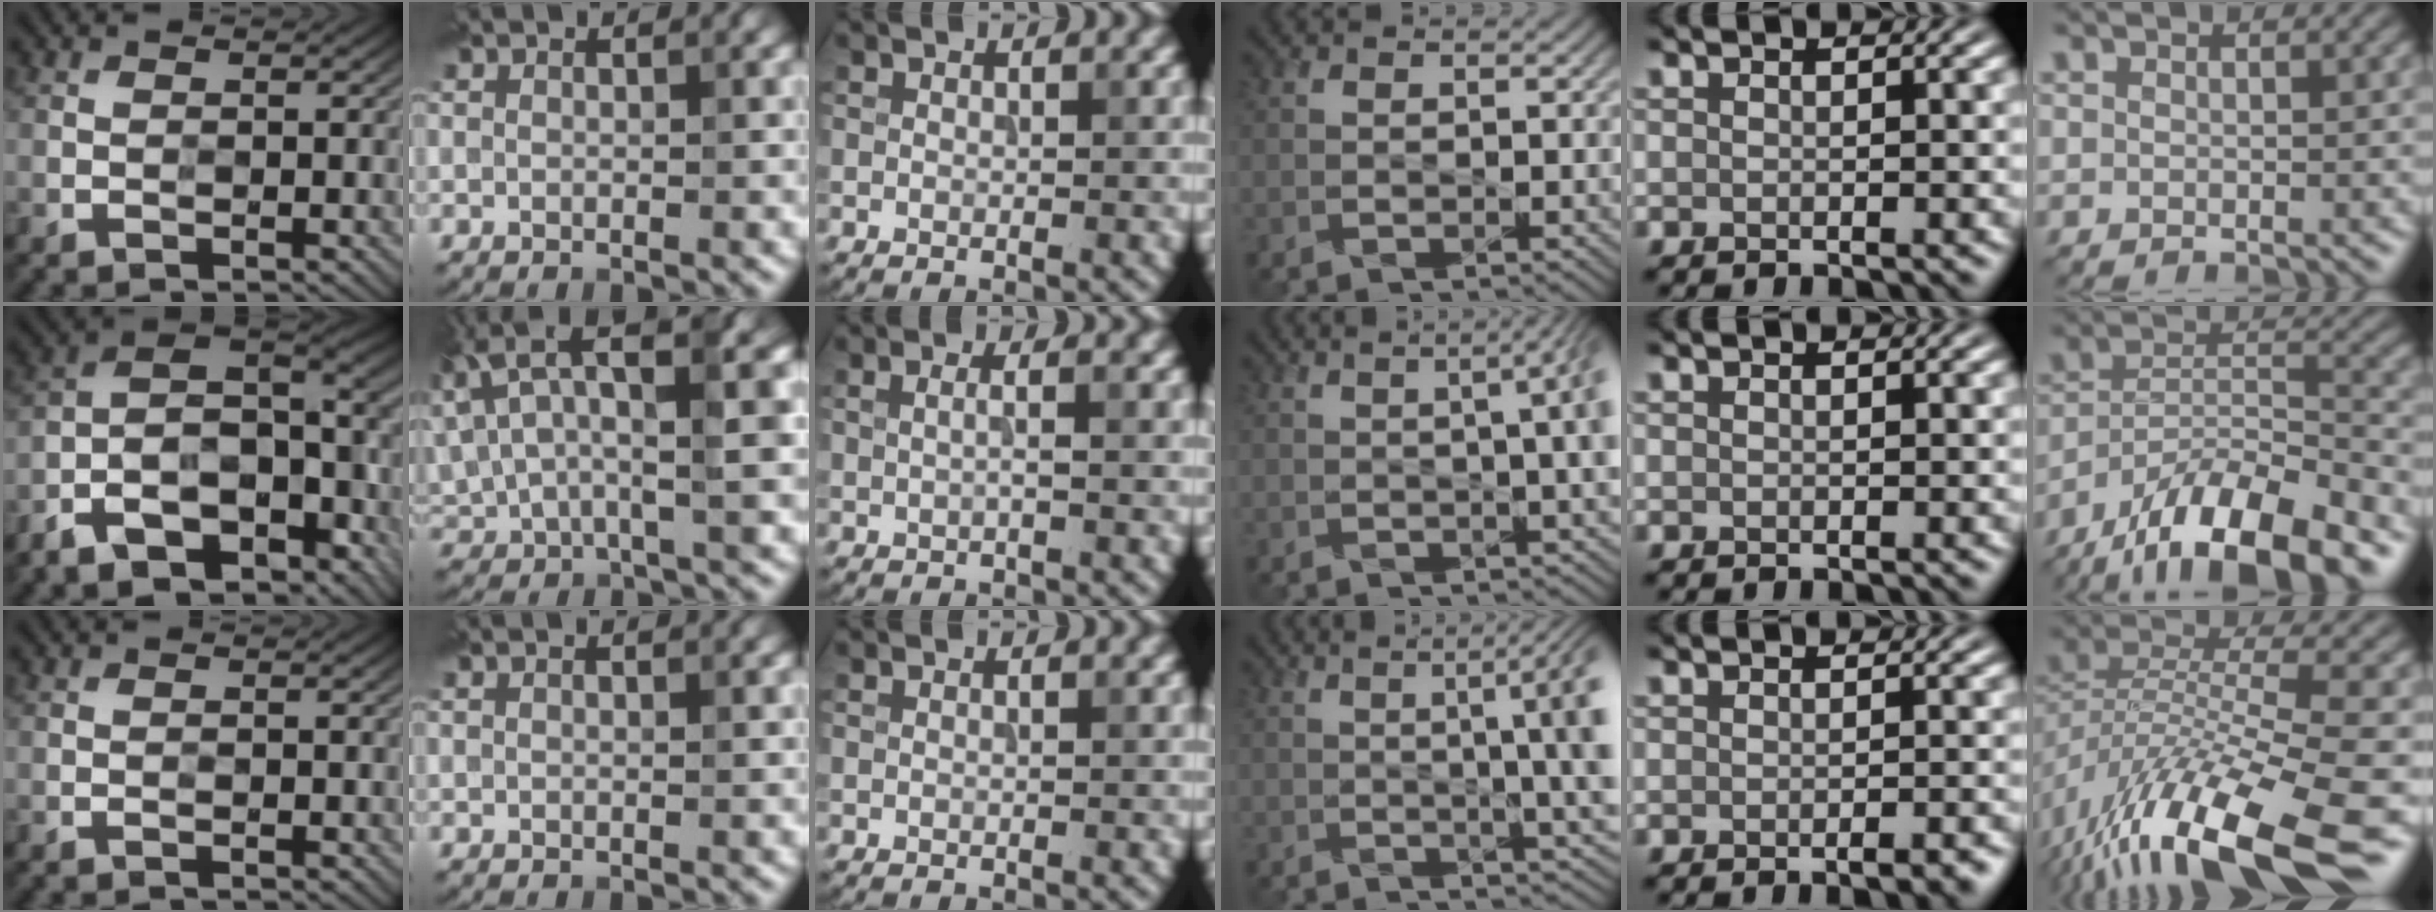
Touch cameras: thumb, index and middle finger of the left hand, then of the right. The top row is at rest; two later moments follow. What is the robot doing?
{"motion": "wipe", "object": "glass cup"}